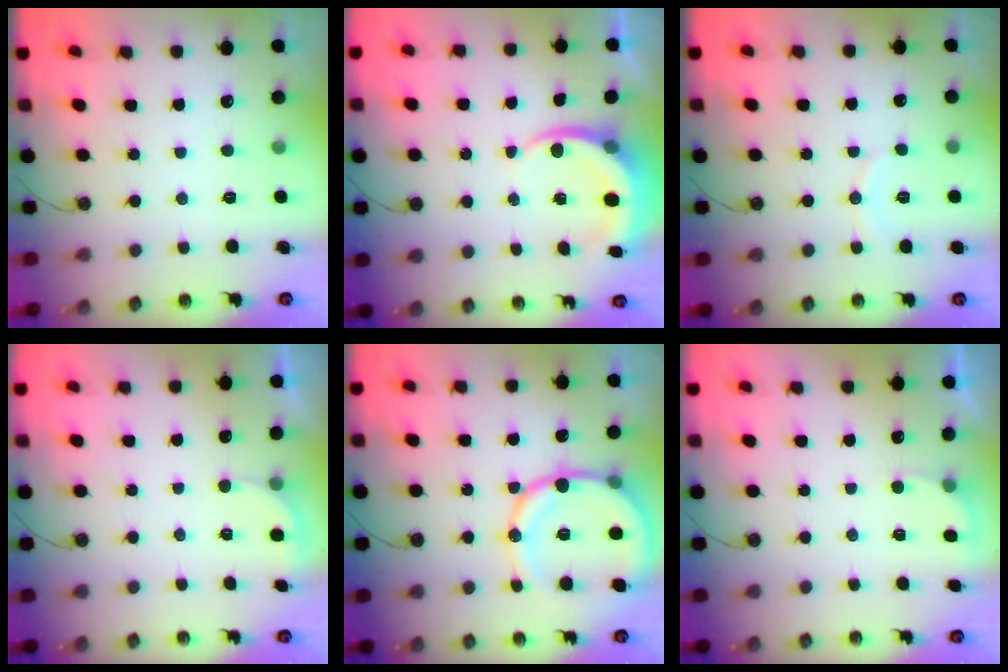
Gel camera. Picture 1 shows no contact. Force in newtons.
{"total": 5.9, "press": 5.9, "slide": 0.5}
{"total": 5.7, "press": 5.7, "slide": 0.3}
{"total": 2.1, "press": 2.1, "slide": 0.6}
{"total": 16.7, "press": 16.4, "slide": 3.4}
{"total": 3.0, "press": 2.9, "slide": 0.8}